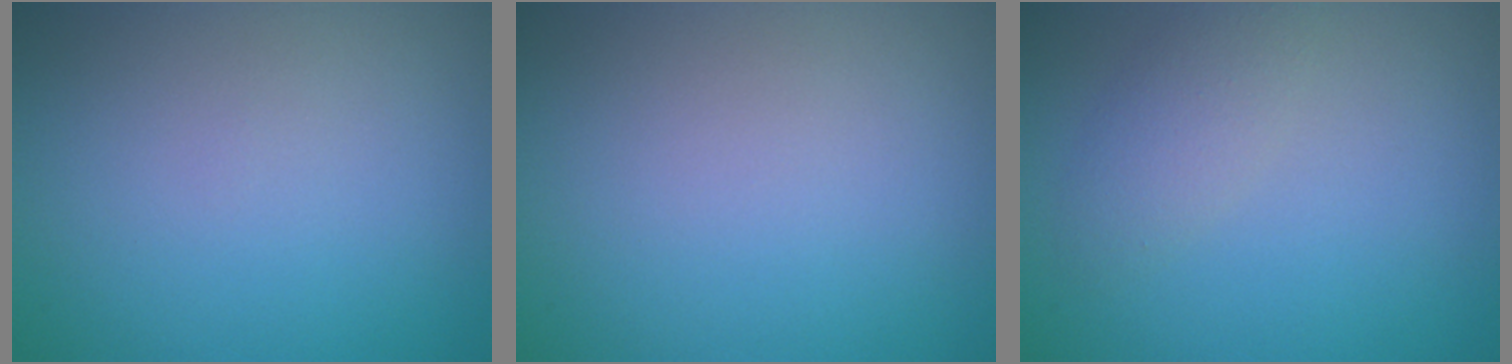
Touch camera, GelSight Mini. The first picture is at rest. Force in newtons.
{"total": 0.0}
{"total": 2.1, "press": 2.1, "slide": 0.1}